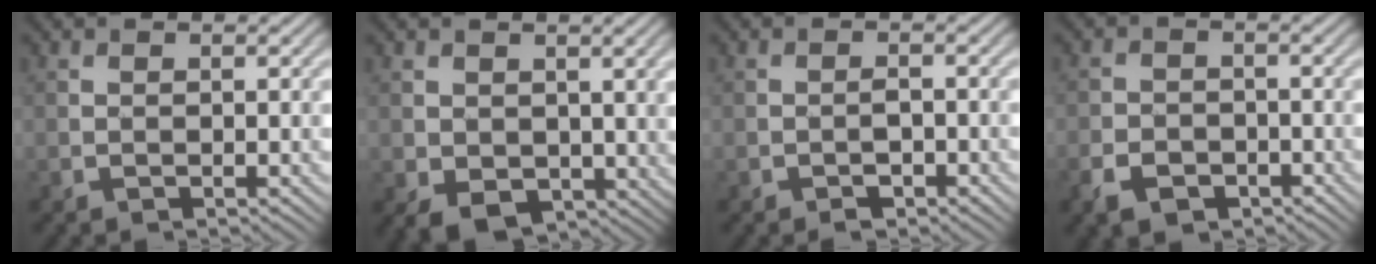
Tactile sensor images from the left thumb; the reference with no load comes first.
{"total": 4.7, "force": [-0.4, 3.7, 3.0], "torque": [-0.067, -0.024, 0.001]}
{"total": 1.9, "force": [-1.2, 1.1, 0.9], "torque": [-0.012, 0.003, -0.023]}
{"total": 4.5, "force": [-2.8, 2.9, 2.0], "torque": [-0.043, -0.004, -0.056]}